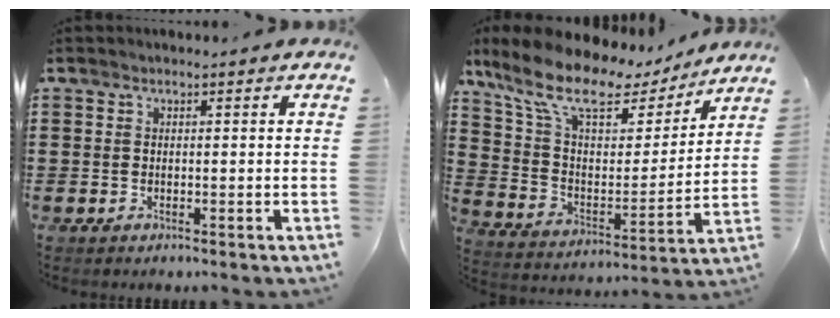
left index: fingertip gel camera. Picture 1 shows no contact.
{"total": 11.8, "force": [9.0, 4.0, 6.5], "torque": [-0.158, -0.051, 0.153]}